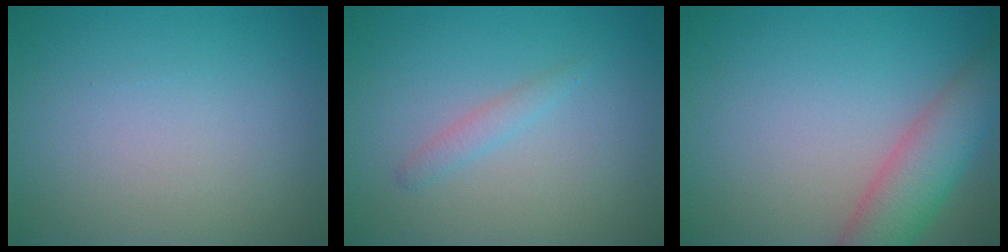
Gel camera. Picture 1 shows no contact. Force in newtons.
{"total": 1.2, "press": 1.2, "slide": 0.0}
{"total": 5.5, "press": 5.5, "slide": 0.4}